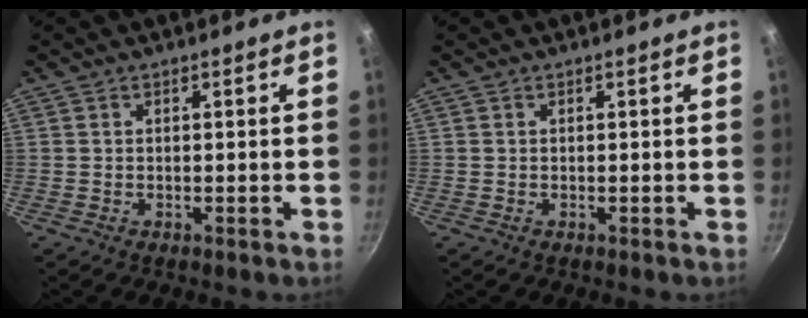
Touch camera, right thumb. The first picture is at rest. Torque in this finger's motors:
{"motor_torque": [0.10, 0.10, -0.03, -0.03, 0.02]}